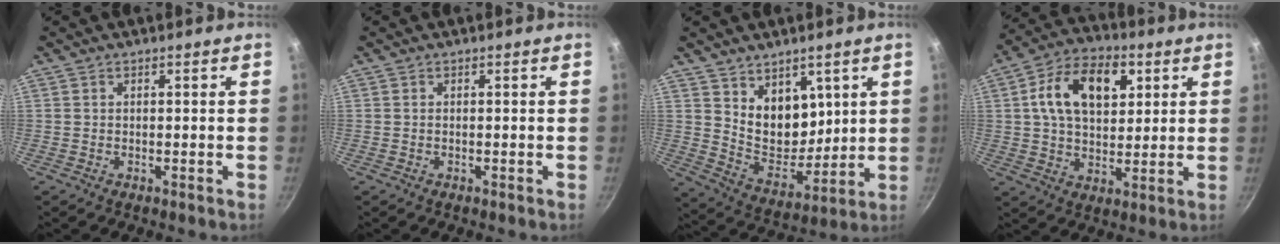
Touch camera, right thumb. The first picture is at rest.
{"total": 0.0}
{"total": 11.0, "force": [4.8, 7.6, 6.4], "torque": [-0.058, -0.046, 0.104]}
{"total": 15.3, "force": [4.4, 9.5, 11.1], "torque": [-0.166, 0.002, 0.073]}